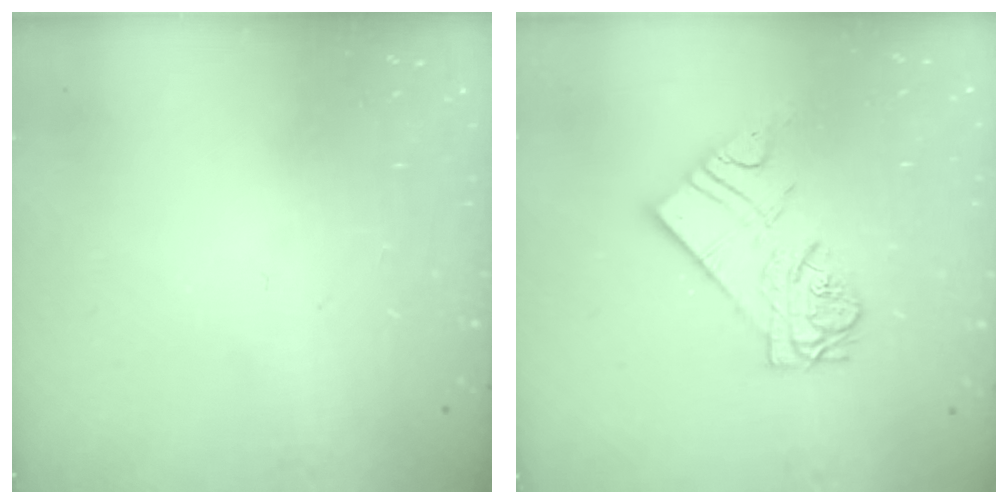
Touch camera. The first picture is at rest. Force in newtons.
{"total": 11.0, "press": 11.0, "slide": 1.1}